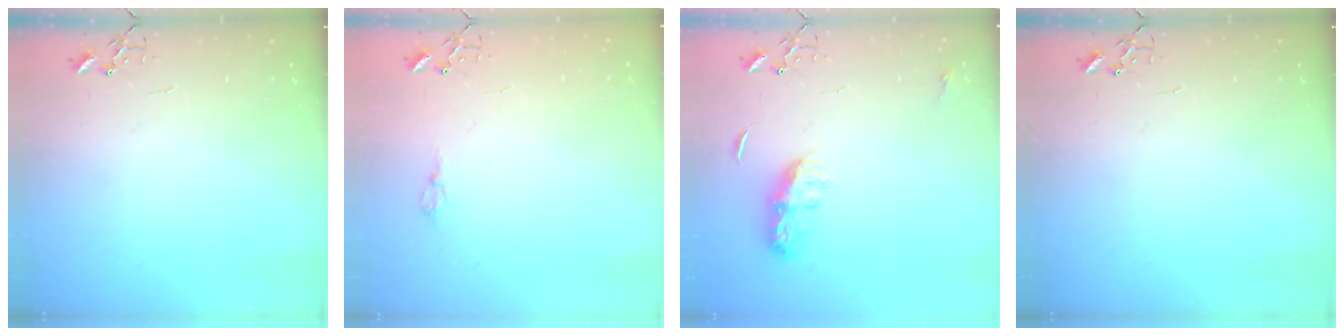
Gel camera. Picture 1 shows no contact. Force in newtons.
{"total": 6.5, "press": 6.4, "slide": 0.8}
{"total": 9.4, "press": 9.4, "slide": 0.3}
{"total": 0.0}